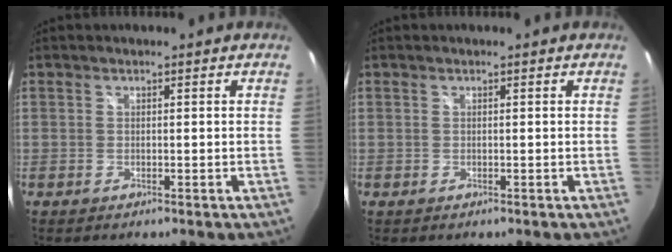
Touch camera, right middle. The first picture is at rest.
{"total": 0.0}